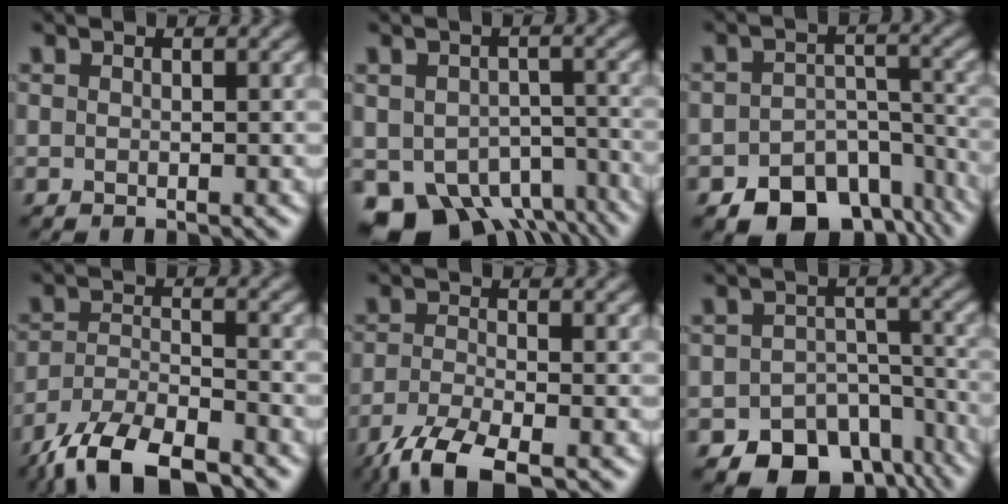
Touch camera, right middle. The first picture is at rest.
{"total": 9.7, "force": [-6.1, 6.0, 4.5], "torque": [-0.079, -0.031, -0.082]}
{"total": 9.3, "force": [-6.6, 5.2, 3.9], "torque": [-0.048, -0.020, -0.094]}
{"total": 8.6, "force": [-6.9, 2.7, 4.4], "torque": [-0.081, -0.005, -0.134]}
{"total": 5.7, "force": [-4.2, 1.5, 3.5], "torque": [-0.080, -0.014, -0.089]}
{"total": 9.3, "force": [-6.5, 5.6, 3.5], "torque": [-0.037, -0.014, -0.087]}